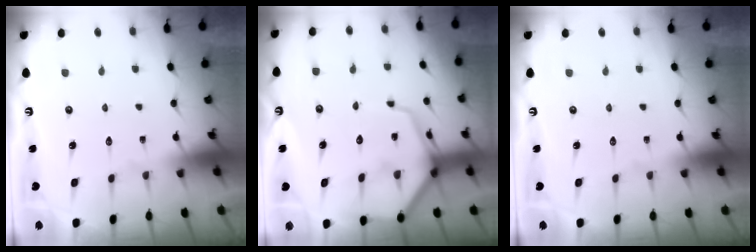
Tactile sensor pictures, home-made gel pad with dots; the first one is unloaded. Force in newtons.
{"total": 9.6, "press": 9.5, "slide": 0.9}
{"total": 0.0}